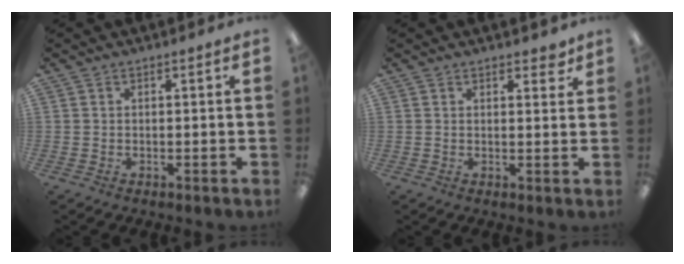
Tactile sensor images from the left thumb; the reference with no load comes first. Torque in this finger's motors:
{"motor_torque": [-0.29, -0.23, -0.49, 0.18, 0.04]}